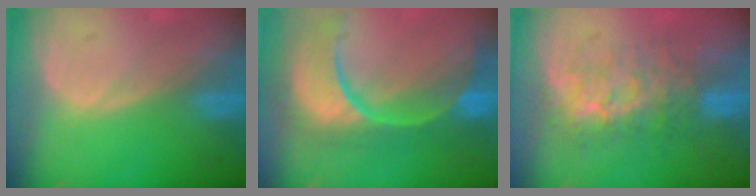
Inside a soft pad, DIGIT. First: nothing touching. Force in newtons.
{"total": 13.7, "press": 10.8, "slide": 8.4}
{"total": 7.6, "press": 7.3, "slide": 2.3}